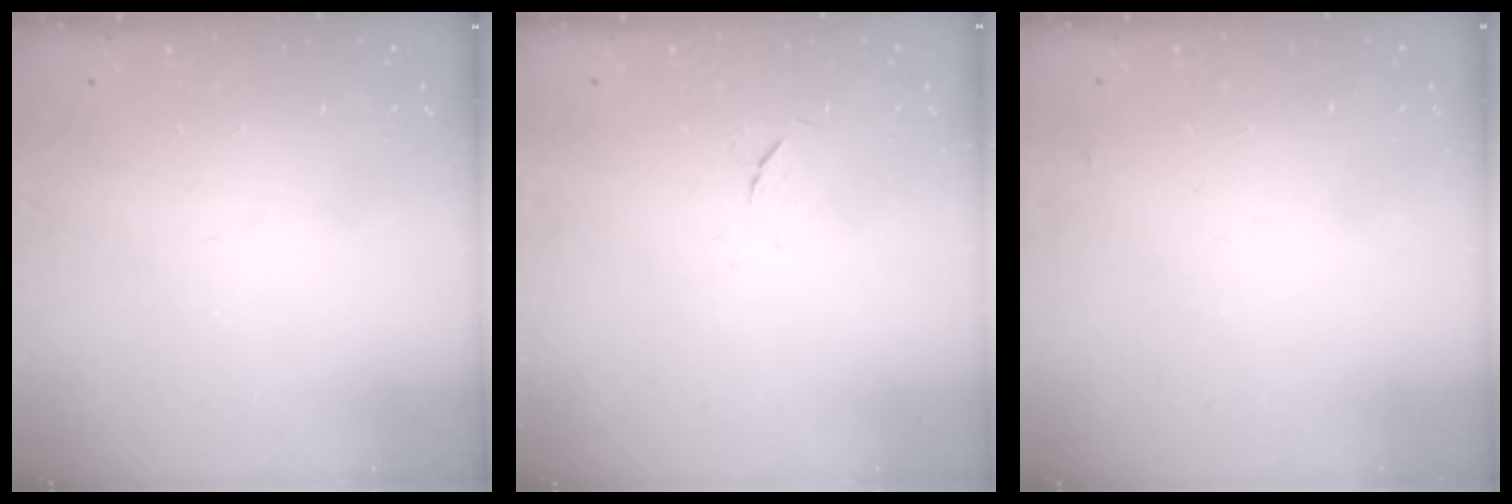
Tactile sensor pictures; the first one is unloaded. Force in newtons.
{"total": 3.6, "press": 3.6, "slide": 0.6}
{"total": 2.8, "press": 2.8, "slide": 0.4}